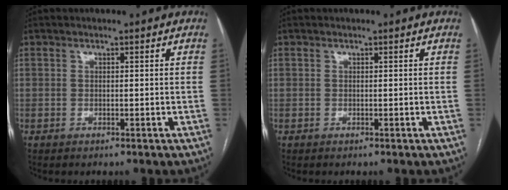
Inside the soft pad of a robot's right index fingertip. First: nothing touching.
{"total": 0.0}